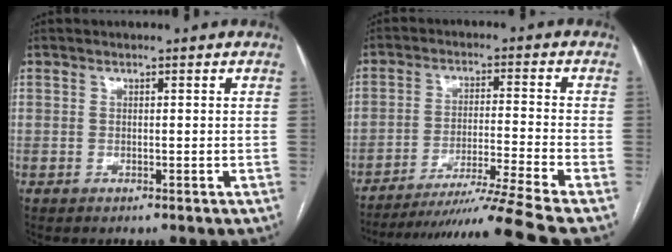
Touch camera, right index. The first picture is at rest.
{"total": 15.7, "force": [-13.5, -4.5, 6.7], "torque": [-0.103, -0.026, -0.218]}